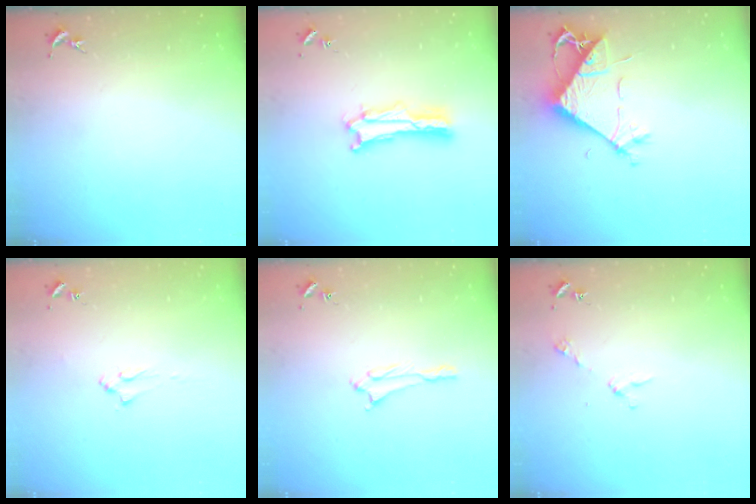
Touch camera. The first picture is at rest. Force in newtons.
{"total": 2.1, "press": 2.1, "slide": 0.3}
{"total": 7.6, "press": 7.5, "slide": 1.2}
{"total": 2.0, "press": 2.0, "slide": 0.3}
{"total": 1.3, "press": 1.3, "slide": 0.1}
{"total": 2.9, "press": 2.9, "slide": 0.2}